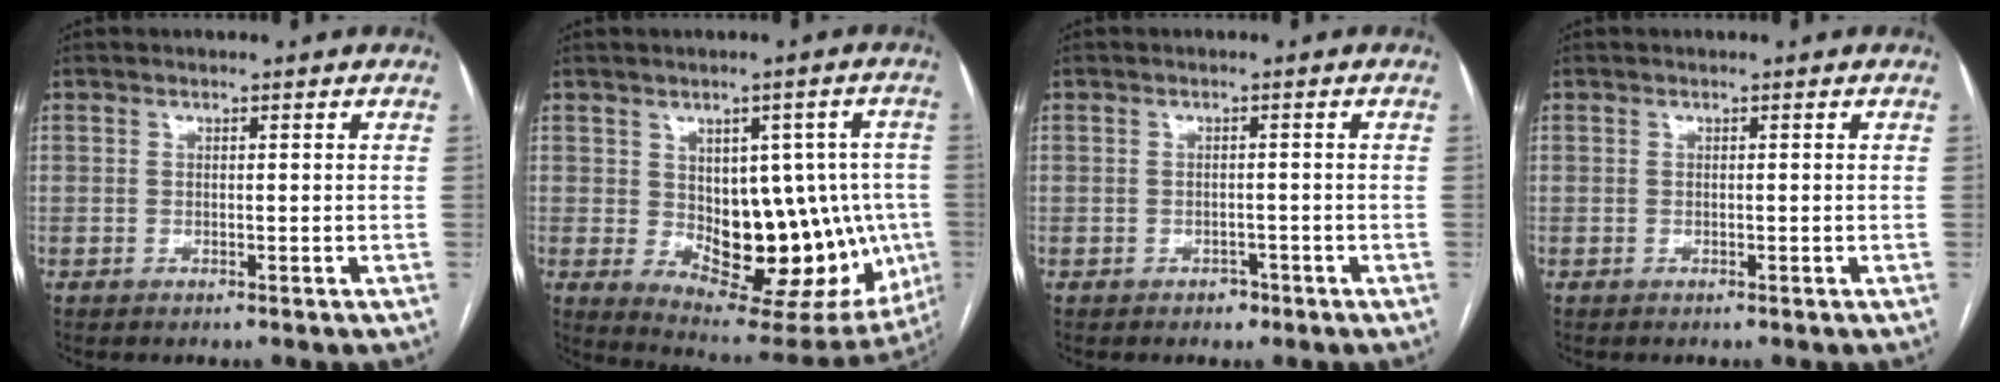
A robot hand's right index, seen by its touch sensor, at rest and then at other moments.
{"total": 19.5, "force": [-2.2, 10.0, 16.6], "torque": [-0.193, 0.009, 0.001]}
{"total": 1.6, "force": [-1.0, 1.1, 0.4], "torque": [-0.005, 0.004, -0.013]}
{"total": 0.0}